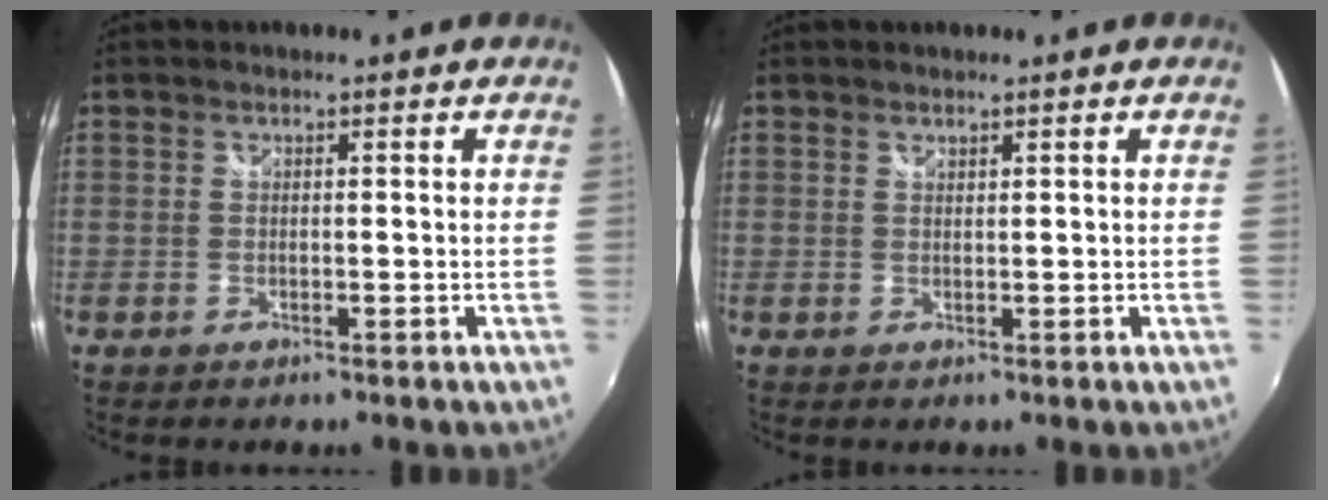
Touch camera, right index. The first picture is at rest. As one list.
[{"total": 0.6, "force": [0.6, 0.1, 0.1], "torque": [-0.001, 0.001, 0.011]}]